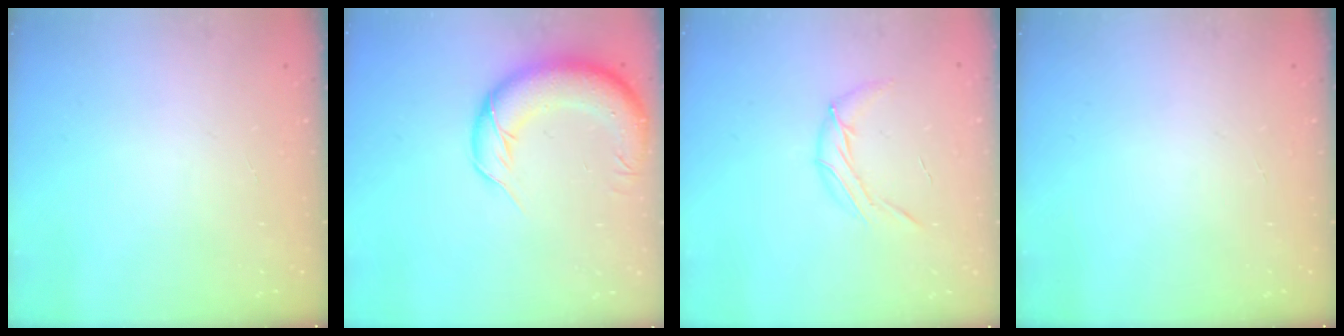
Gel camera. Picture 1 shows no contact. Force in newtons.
{"total": 13.7, "press": 13.3, "slide": 3.1}
{"total": 8.2, "press": 8.0, "slide": 1.3}
{"total": 0.0}